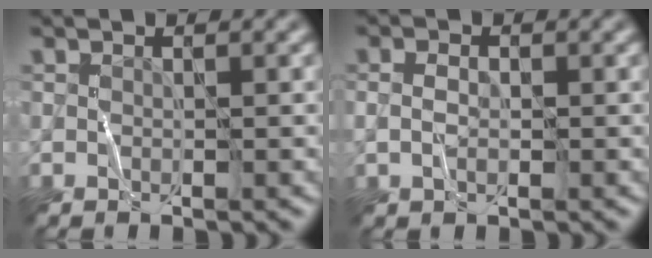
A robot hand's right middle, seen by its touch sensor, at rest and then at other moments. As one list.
[{"total": 1.5, "force": [0.0, 0.9, 1.2], "torque": [-0.024, 0.003, -0.004]}]